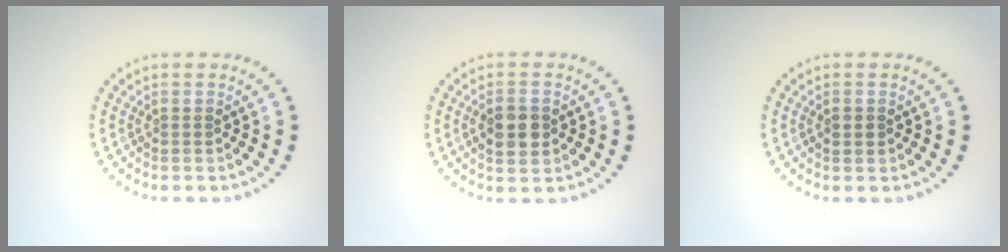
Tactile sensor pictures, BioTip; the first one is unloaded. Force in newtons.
{"total": 3.2, "press": 3.2, "slide": 0.2}
{"total": 1.3, "press": 1.3, "slide": 0.1}